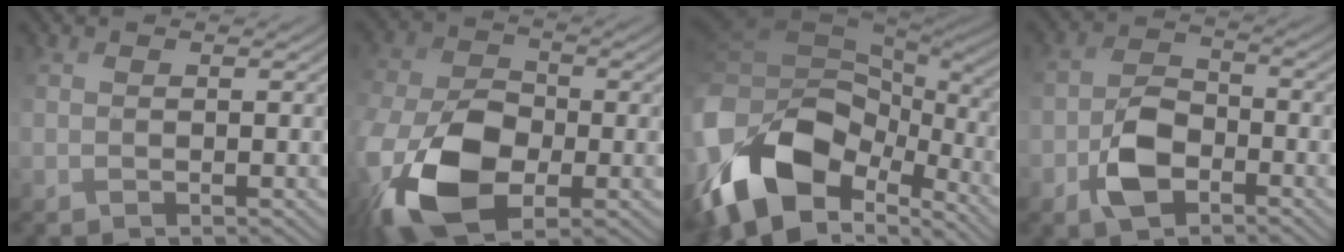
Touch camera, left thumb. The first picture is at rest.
{"total": 14.8, "force": [-6.0, 8.4, 10.6], "torque": [-0.258, -0.043, -0.113]}
{"total": 16.7, "force": [-6.2, 10.7, 11.1], "torque": [-0.272, -0.028, -0.099]}
{"total": 6.2, "force": [-3.0, 3.7, 4.0], "torque": [-0.075, 0.000, -0.066]}